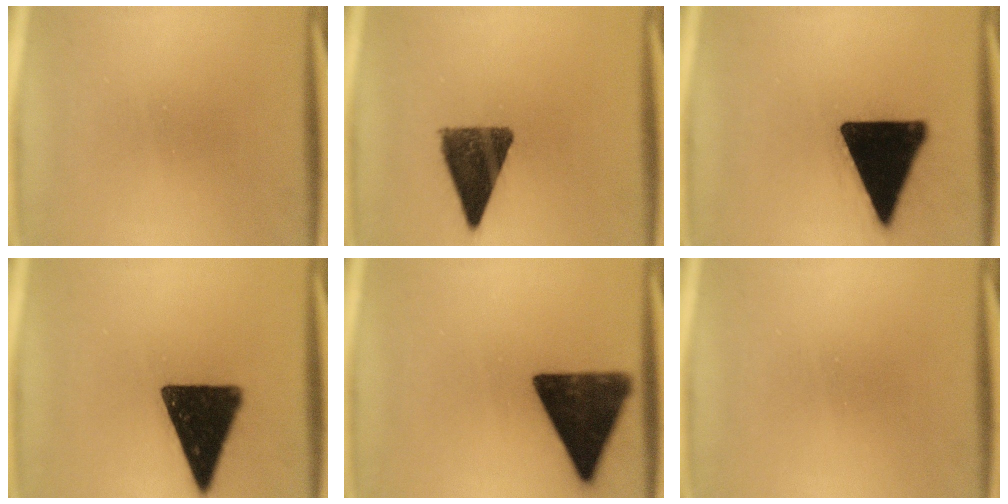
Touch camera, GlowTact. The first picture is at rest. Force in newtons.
{"total": 10.9}
{"total": 20.3}
{"total": 16.2}
{"total": 13.3}
{"total": 0.0}